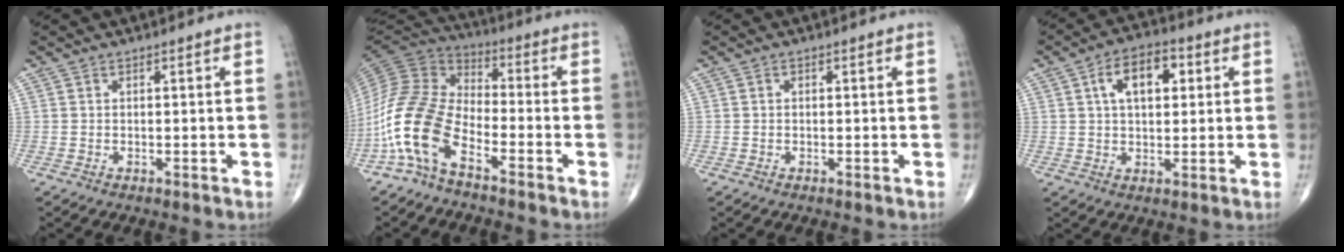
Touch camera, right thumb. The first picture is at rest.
{"total": 14.1, "force": [-7.1, 6.5, 10.3], "torque": [-0.223, 0.059, -0.154]}
{"total": 0.5, "force": [0.1, 0.4, 0.3], "torque": [-0.002, 0.001, 0.000]}
{"total": 9.6, "force": [2.8, 5.4, 7.4], "torque": [-0.104, 0.010, 0.038]}